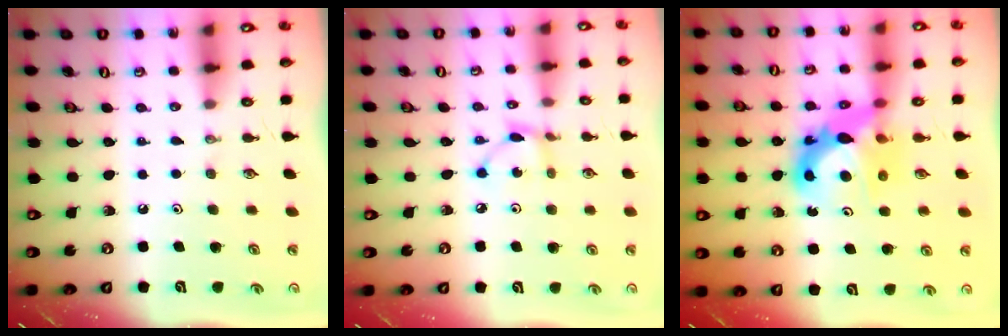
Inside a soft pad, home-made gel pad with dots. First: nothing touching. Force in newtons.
{"total": 3.3, "press": 3.3, "slide": 0.2}
{"total": 11.2, "press": 11.1, "slide": 1.0}